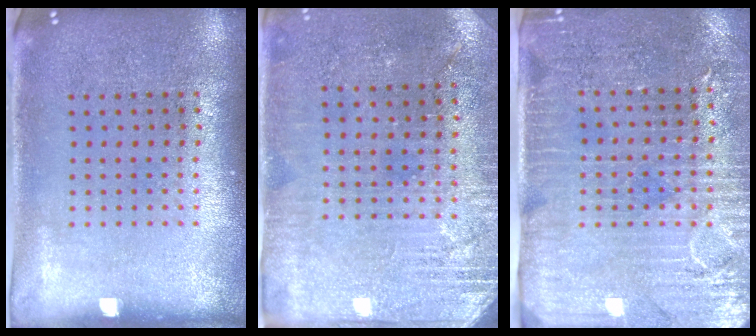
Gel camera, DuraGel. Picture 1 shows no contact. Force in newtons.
{"total": 2.8, "press": 2.7, "slide": 0.7}
{"total": 3.3, "press": 3.0, "slide": 1.5}